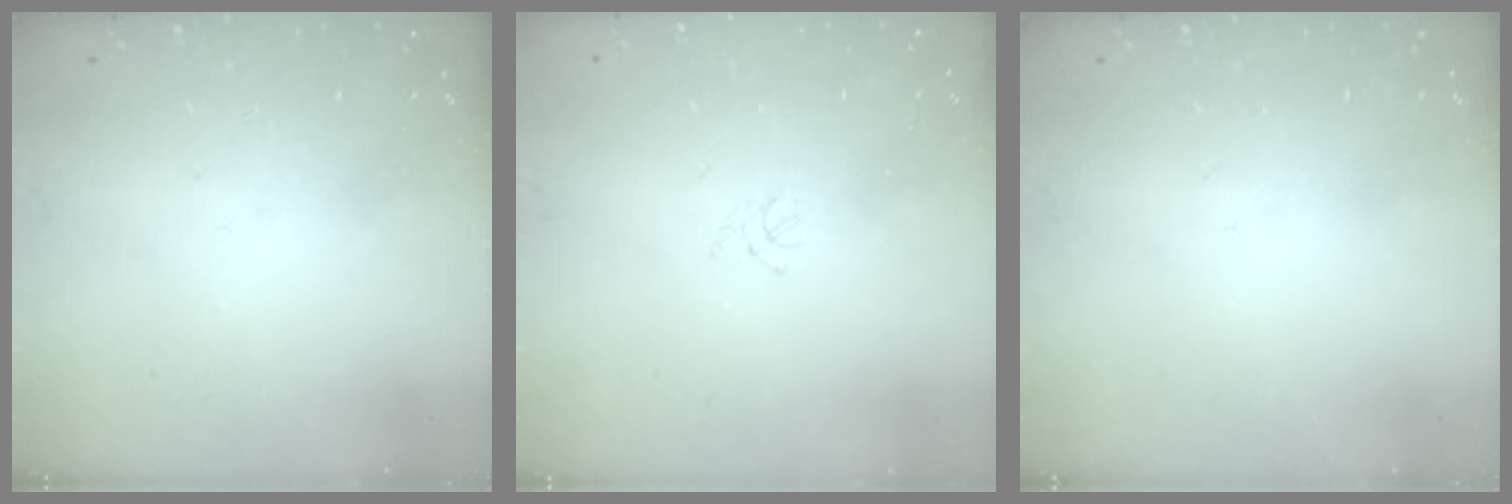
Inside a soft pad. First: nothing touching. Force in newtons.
{"total": 1.5, "press": 1.4, "slide": 0.4}
{"total": 0.0}